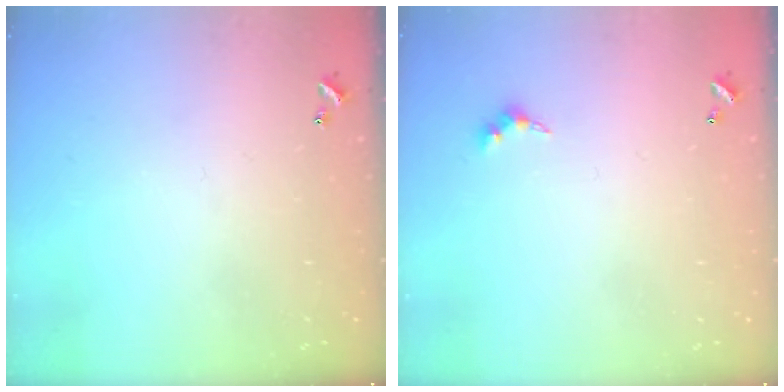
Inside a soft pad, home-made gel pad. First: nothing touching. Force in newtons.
{"total": 3.0, "press": 2.9, "slide": 0.5}